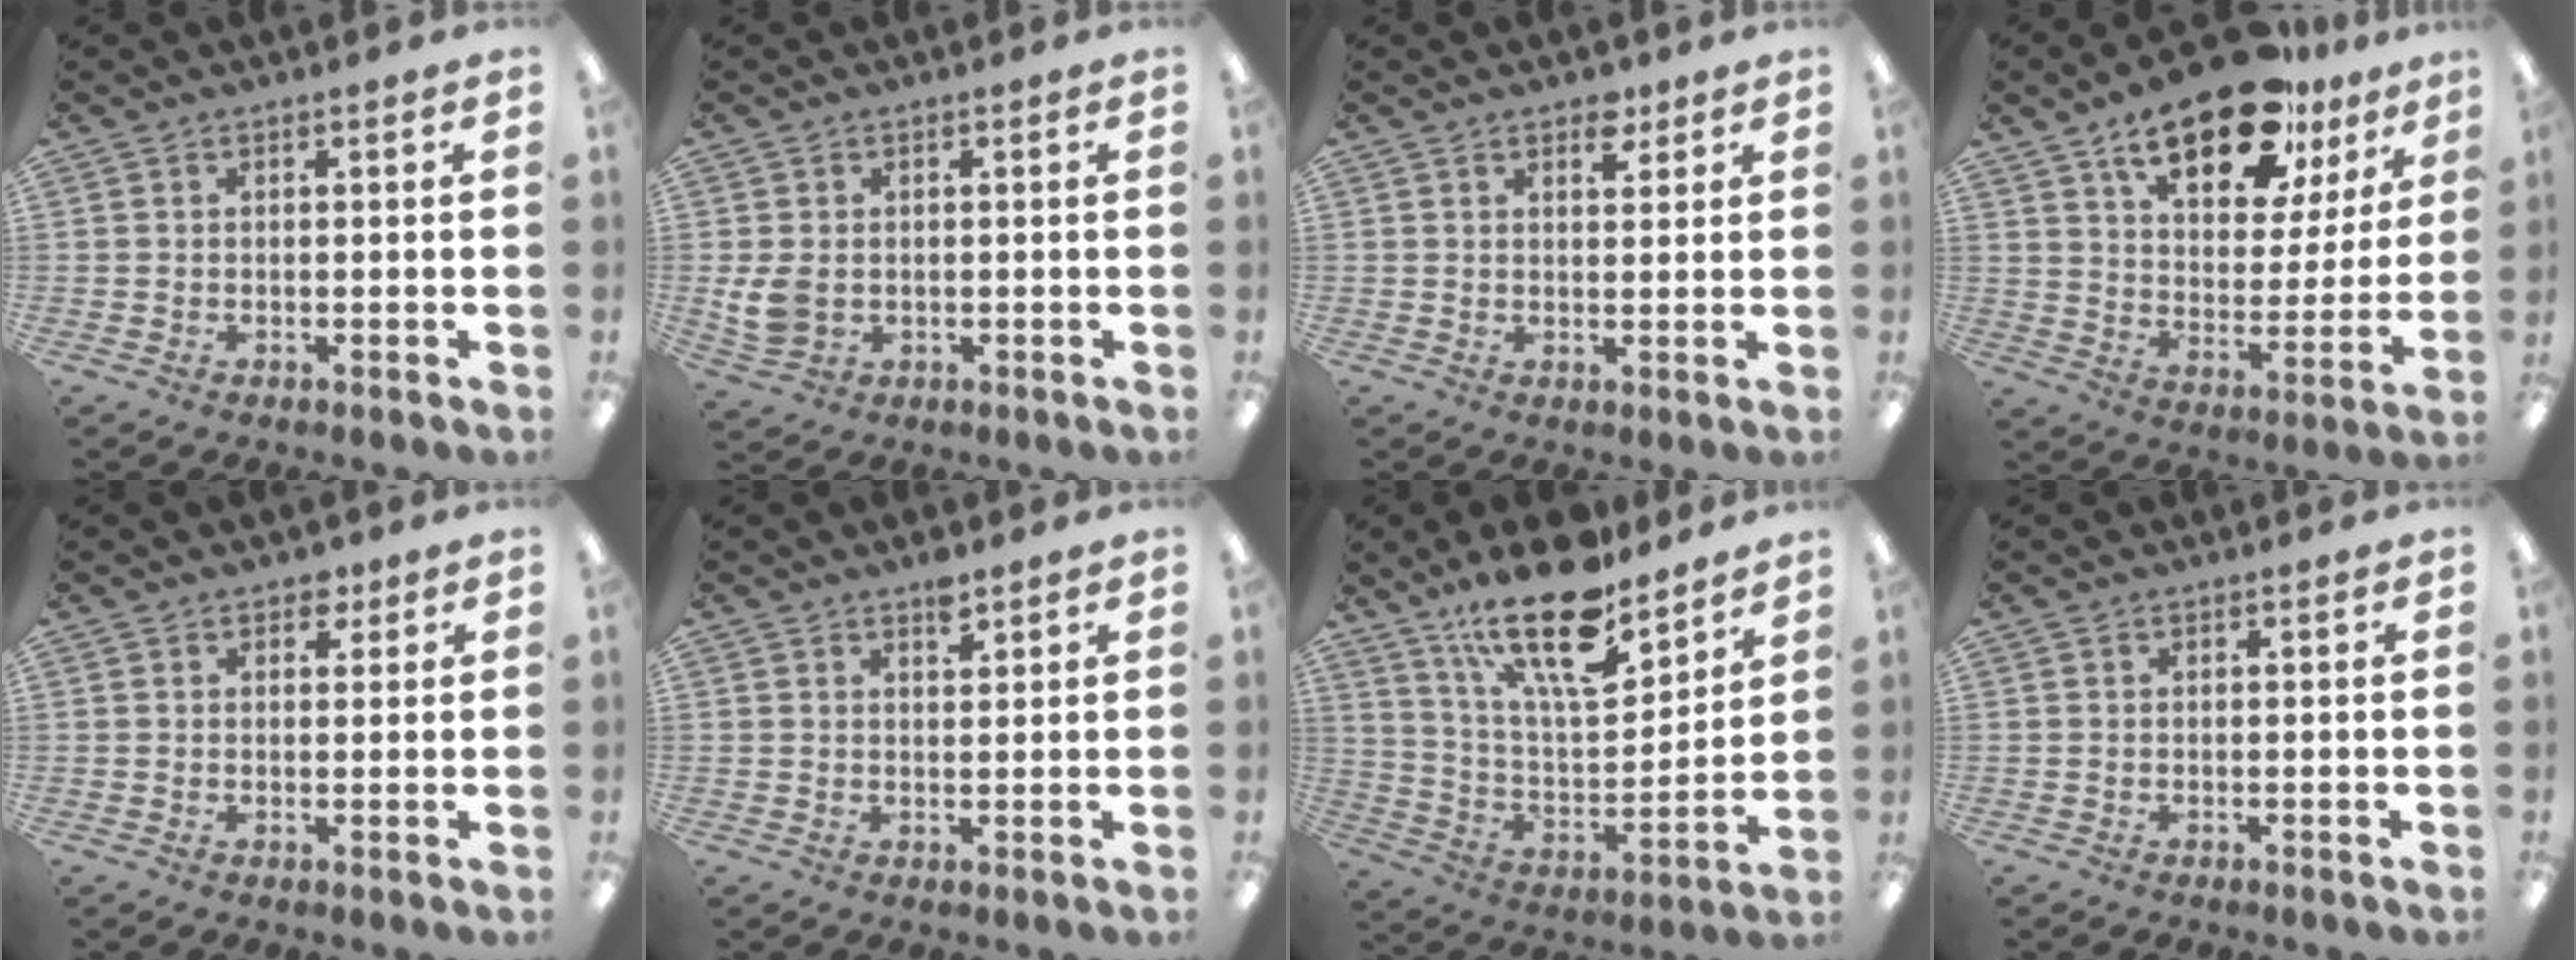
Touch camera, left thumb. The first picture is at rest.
{"total": 5.5, "force": [0.1, 4.3, 3.5], "torque": [-0.075, -0.002, 0.002]}
{"total": 4.1, "force": [2.8, 2.0, 2.2], "torque": [-0.008, -0.014, 0.042]}
{"total": 20.4, "force": [13.9, 8.8, 12.1], "torque": [-0.190, -0.070, 0.233]}
{"total": 3.1, "force": [1.8, 1.9, 1.6], "torque": [-0.010, -0.005, 0.028]}
{"total": 3.3, "force": [2.5, 1.3, 1.7], "torque": [-0.013, -0.015, 0.040]}
{"total": 21.9, "force": [15.7, 7.5, 13.3], "torque": [-0.222, -0.095, 0.267]}
{"total": 0.0}